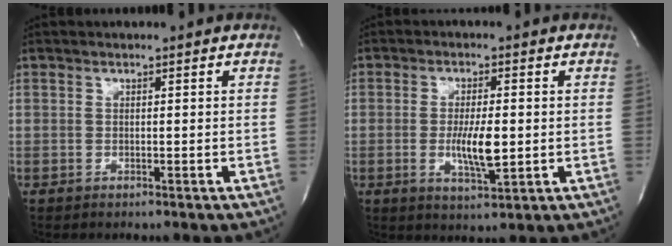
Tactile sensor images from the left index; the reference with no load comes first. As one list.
[{"total": 6.1, "force": [-1.3, 1.3, 5.8], "torque": [-0.109, -0.015, -0.019]}]